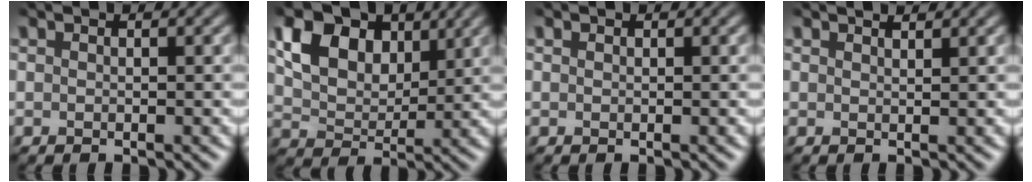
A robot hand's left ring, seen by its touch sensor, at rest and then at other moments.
{"total": 6.9, "force": [3.2, 4.5, 4.2], "torque": [-0.088, 0.000, 0.051]}
{"total": 0.0}
{"total": 1.4, "force": [1.3, 0.2, 0.5], "torque": [-0.006, -0.002, 0.012]}